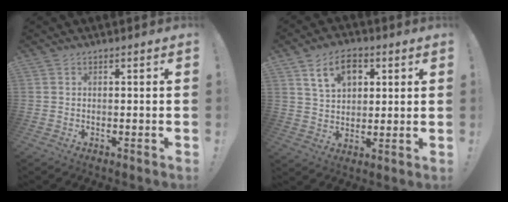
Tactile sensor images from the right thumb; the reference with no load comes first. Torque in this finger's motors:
{"motor_torque": [1.24, 1.24, 0.07, 0.07, 0.03]}